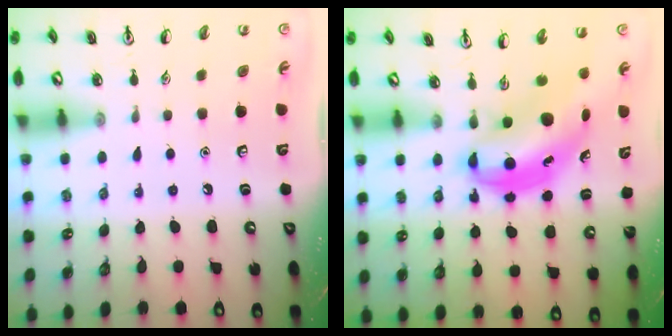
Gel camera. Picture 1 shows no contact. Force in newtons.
{"total": 6.3, "press": 6.1, "slide": 1.7}